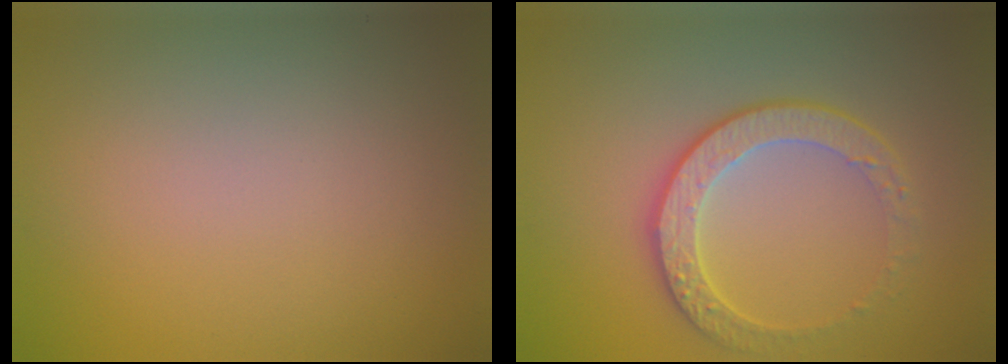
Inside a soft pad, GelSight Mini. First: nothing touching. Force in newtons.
{"total": 3.9, "press": 3.4, "slide": 1.7}